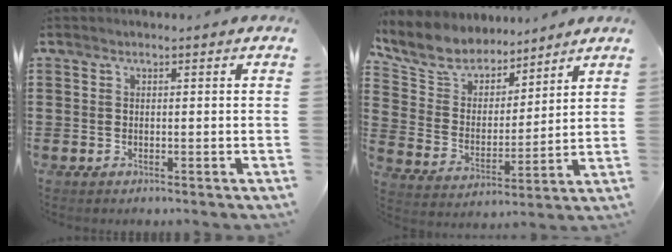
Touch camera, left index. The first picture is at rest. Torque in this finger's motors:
{"motor_torque": [2.14, 0.00, 0.65, 0.09]}